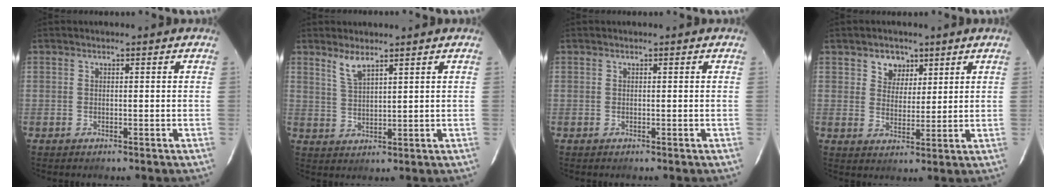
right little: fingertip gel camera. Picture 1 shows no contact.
{"total": 3.8, "force": [3.0, 0.7, 2.2], "torque": [-0.047, 0.001, 0.063]}
{"total": 0.0}
{"total": 5.1, "force": [2.9, 4.0, 1.3], "torque": [-0.016, 0.009, 0.051]}